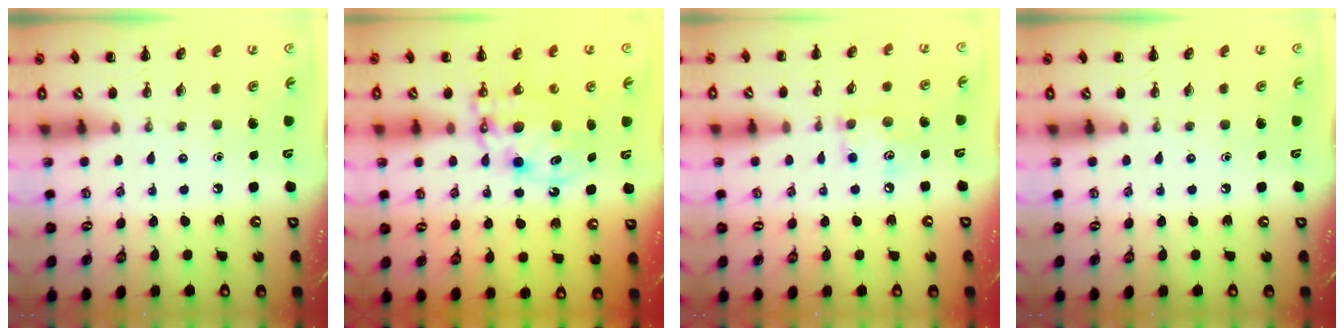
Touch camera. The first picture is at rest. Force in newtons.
{"total": 11.3, "press": 11.0, "slide": 2.6}
{"total": 7.5, "press": 7.4, "slide": 0.9}
{"total": 0.0}